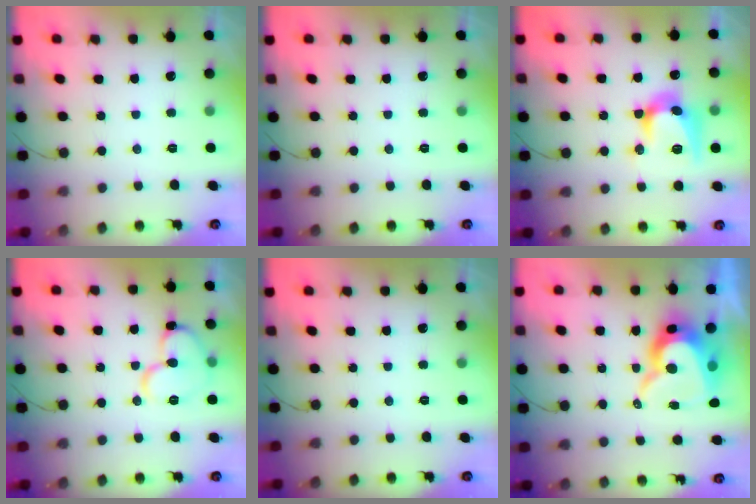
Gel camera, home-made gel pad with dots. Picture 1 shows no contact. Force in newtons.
{"total": 0.0}
{"total": 14.4, "press": 14.3, "slide": 0.7}
{"total": 12.5, "press": 12.4, "slide": 1.9}
{"total": 0.0}
{"total": 14.5, "press": 14.4, "slide": 0.9}